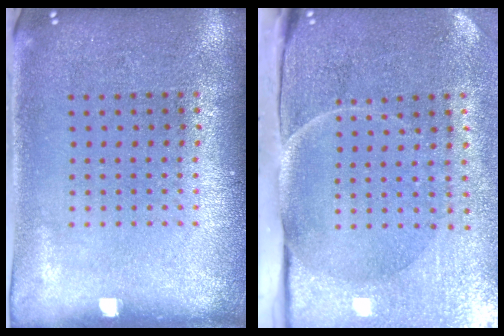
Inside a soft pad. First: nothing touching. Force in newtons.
{"total": 4.9, "press": 3.9, "slide": 2.9}